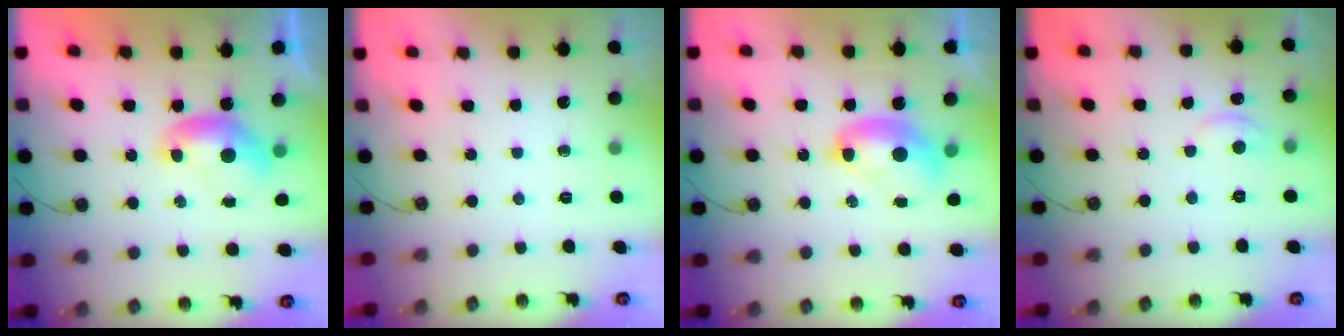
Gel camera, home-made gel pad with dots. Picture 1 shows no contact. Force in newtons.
{"total": 0.0}
{"total": 2.6, "press": 2.6, "slide": 0.2}
{"total": 2.8, "press": 2.8, "slide": 0.5}